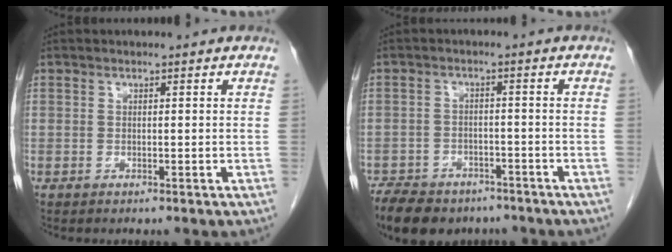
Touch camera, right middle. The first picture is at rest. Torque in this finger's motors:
{"motor_torque": [0.98, -0.81, 0.14, 0.06]}